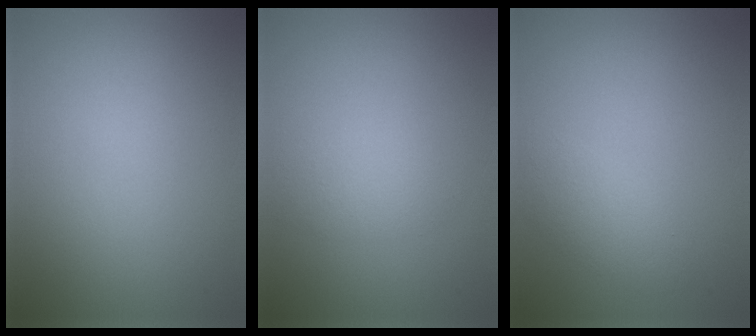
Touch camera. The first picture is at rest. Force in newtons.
{"total": 1.8, "press": 1.8, "slide": 0.0}
{"total": 2.0, "press": 2.0, "slide": 0.2}